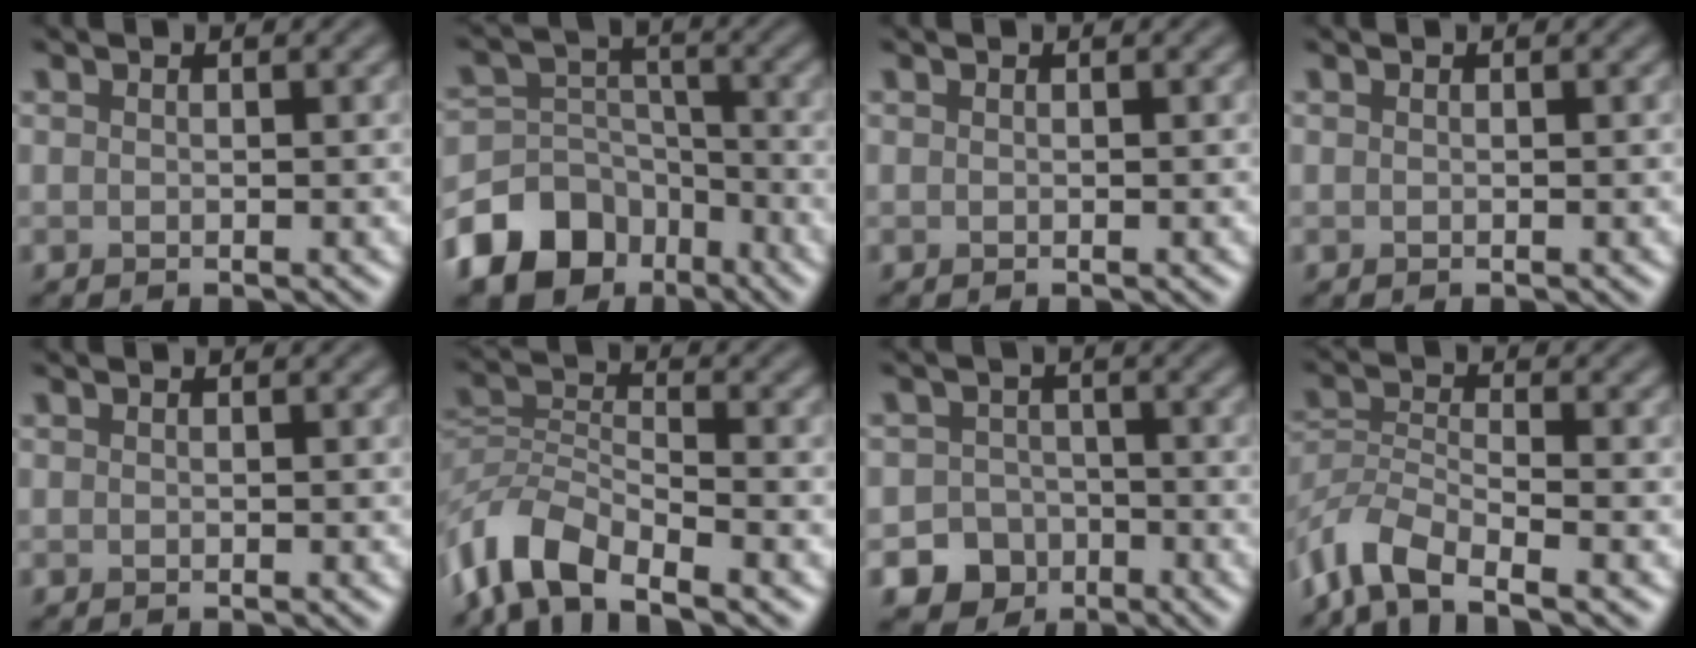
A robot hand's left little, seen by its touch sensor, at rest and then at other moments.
{"total": 11.5, "force": [-7.1, 8.1, 3.8], "torque": [-0.082, -0.017, -0.133]}
{"total": 0.0}
{"total": 0.0}
{"total": 0.0}
{"total": 6.9, "force": [-5.0, 2.9, 3.9], "torque": [-0.070, 0.002, -0.111]}
{"total": 6.6, "force": [-3.9, 5.3, 1.0], "torque": [0.012, -0.015, -0.072]}
{"total": 5.9, "force": [-4.4, 2.1, 3.3], "torque": [-0.063, -0.002, -0.096]}